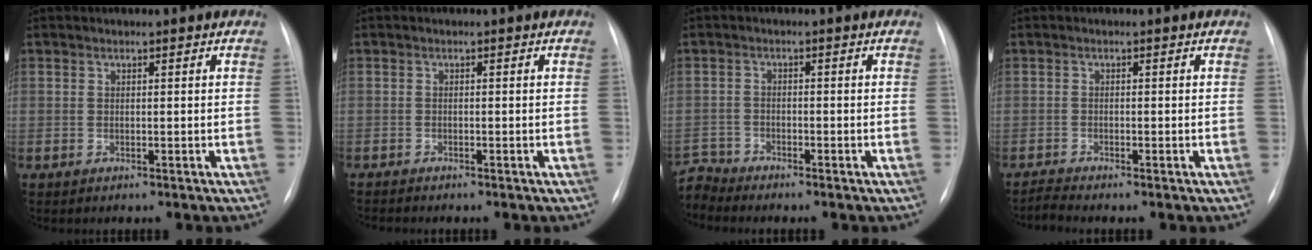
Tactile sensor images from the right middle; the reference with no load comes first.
{"total": 1.4, "force": [-1.4, 0.2, 0.4], "torque": [-0.005, -0.001, -0.019]}
{"total": 3.6, "force": [-3.5, 0.0, -0.8], "torque": [0.017, -0.006, -0.067]}
{"total": 1.3, "force": [-1.3, -0.3, 0.0], "torque": [-0.005, -0.007, -0.026]}